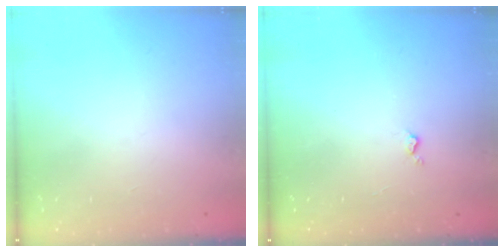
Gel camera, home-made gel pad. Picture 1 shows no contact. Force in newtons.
{"total": 2.9, "press": 2.9, "slide": 0.5}